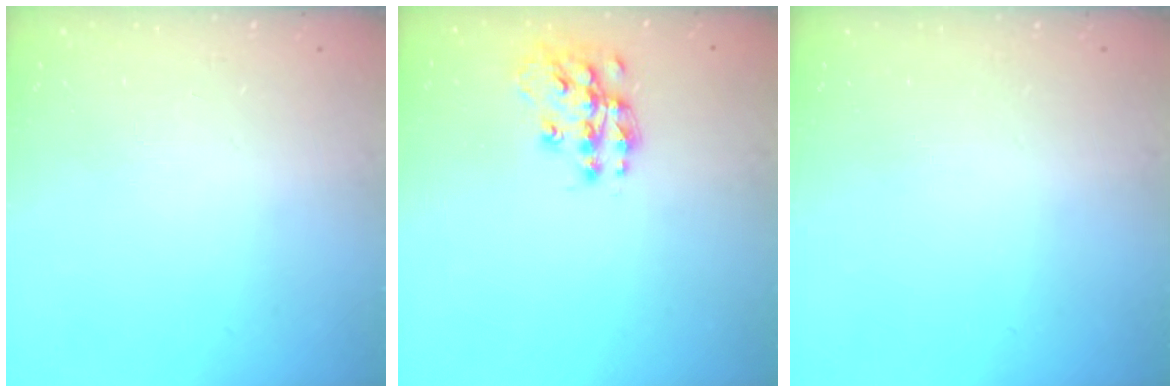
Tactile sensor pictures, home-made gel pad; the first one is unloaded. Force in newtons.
{"total": 13.2, "press": 13.1, "slide": 0.9}
{"total": 0.0}